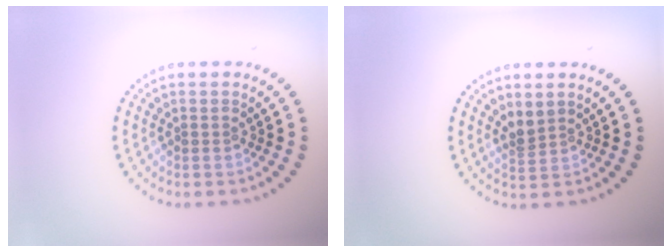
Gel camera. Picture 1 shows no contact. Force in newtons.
{"total": 1.7, "press": 1.2, "slide": 1.2}